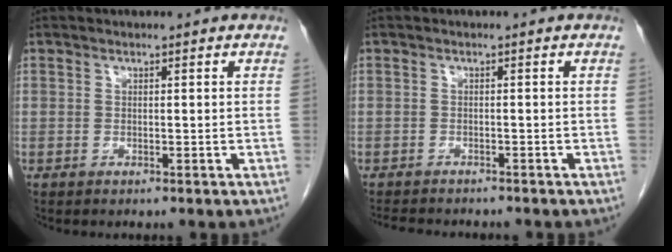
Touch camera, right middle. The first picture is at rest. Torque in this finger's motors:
{"motor_torque": [0.20, -0.14, -0.05, 0.01]}